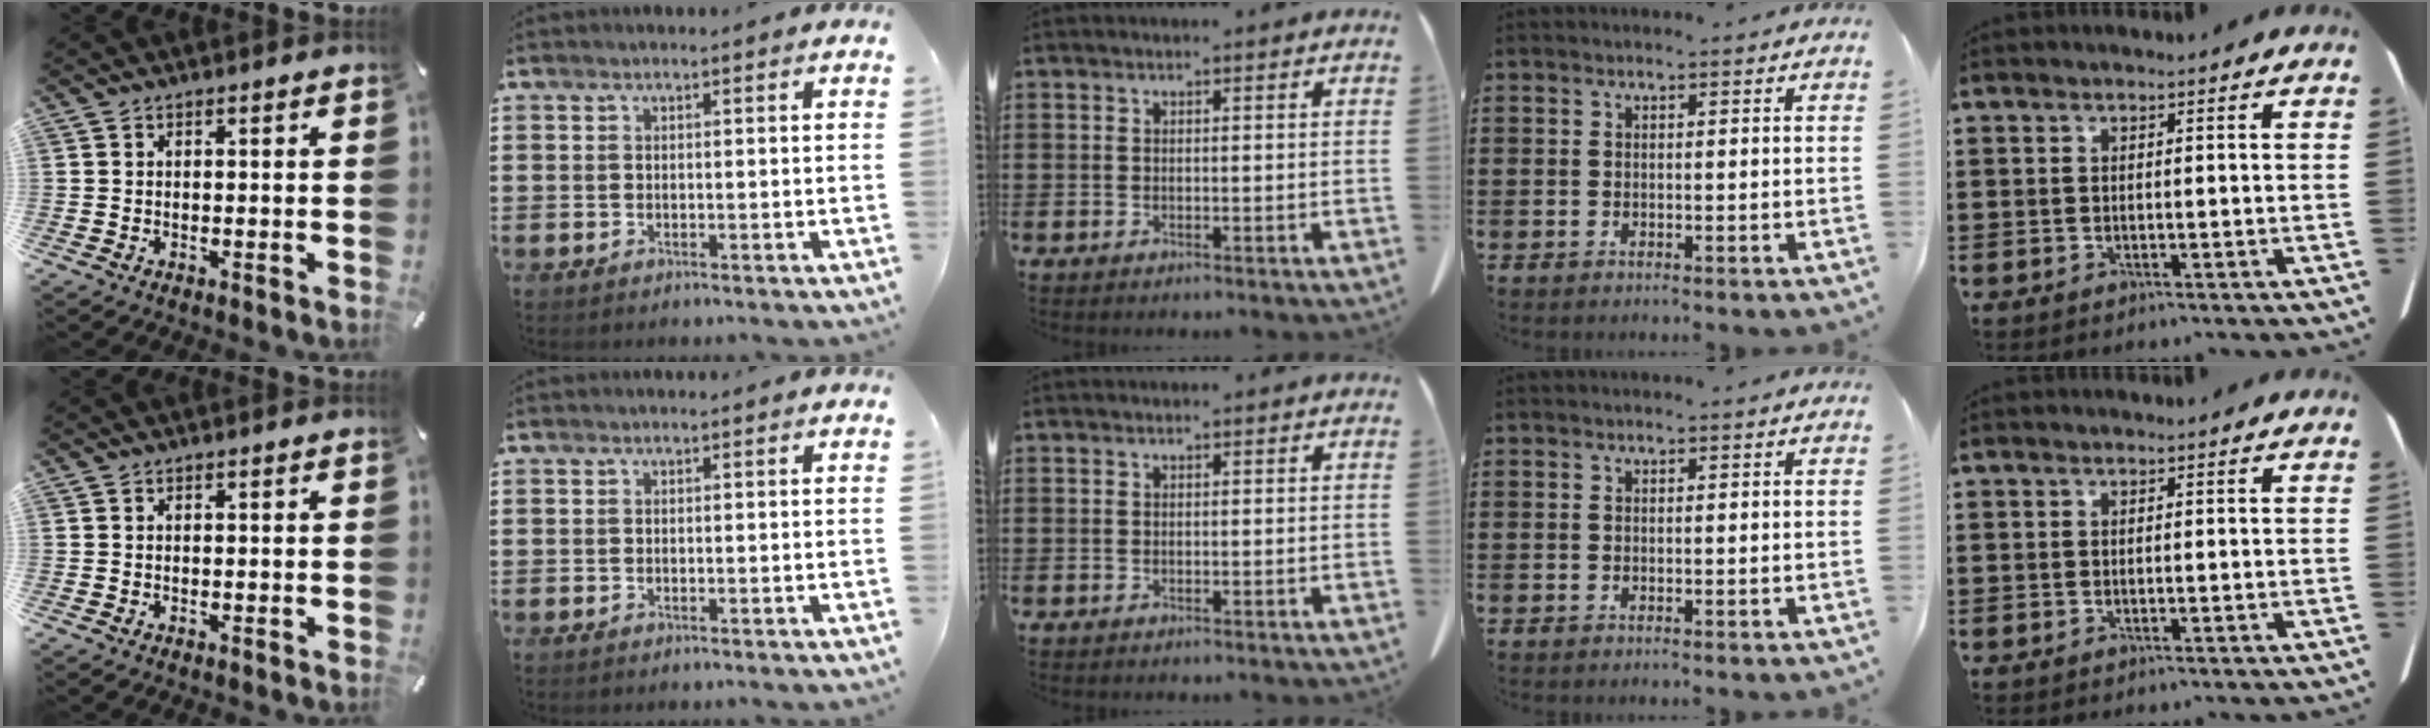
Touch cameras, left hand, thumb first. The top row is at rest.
{}